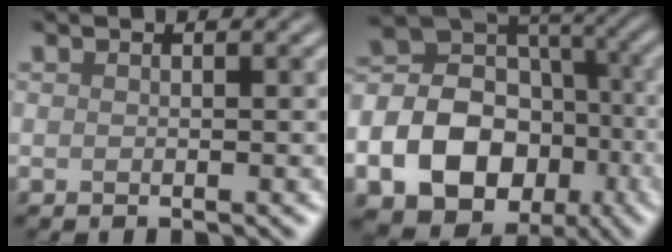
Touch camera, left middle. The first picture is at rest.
{"total": 17.2, "force": [-6.0, 14.1, 8.0], "torque": [-0.191, -0.015, -0.112]}